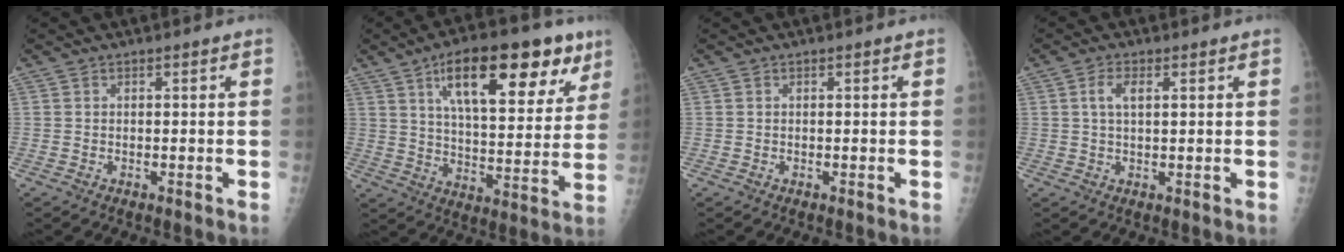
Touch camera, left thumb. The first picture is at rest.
{"total": 22.2, "force": [11.7, 9.0, 16.6], "torque": [-0.202, -0.030, 0.179]}
{"total": 0.0}
{"total": 3.5, "force": [1.1, 1.5, 3.0], "torque": [-0.059, 0.005, 0.021]}